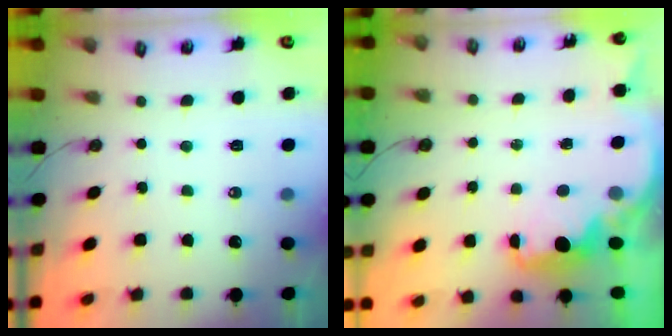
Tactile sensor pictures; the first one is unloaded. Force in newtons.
{"total": 2.4, "press": 2.3, "slide": 0.8}